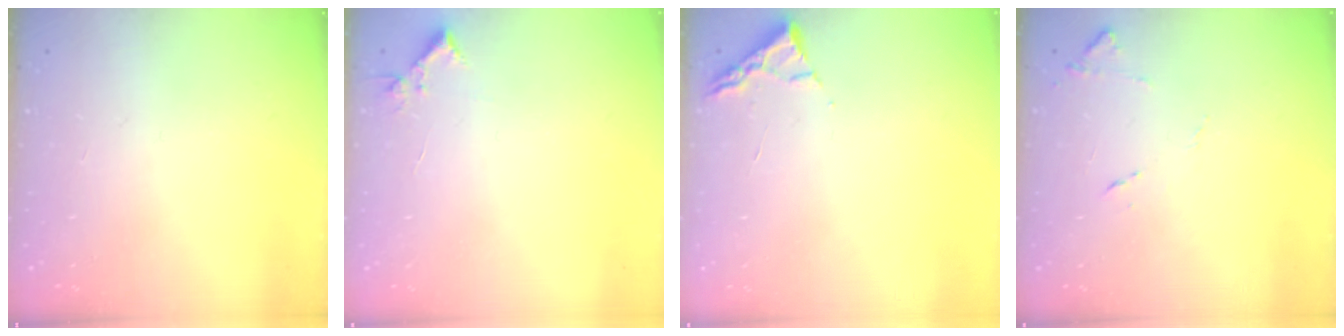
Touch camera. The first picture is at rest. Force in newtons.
{"total": 4.4, "press": 4.4, "slide": 0.5}
{"total": 3.0, "press": 2.9, "slide": 0.4}
{"total": 8.2, "press": 8.2, "slide": 0.6}